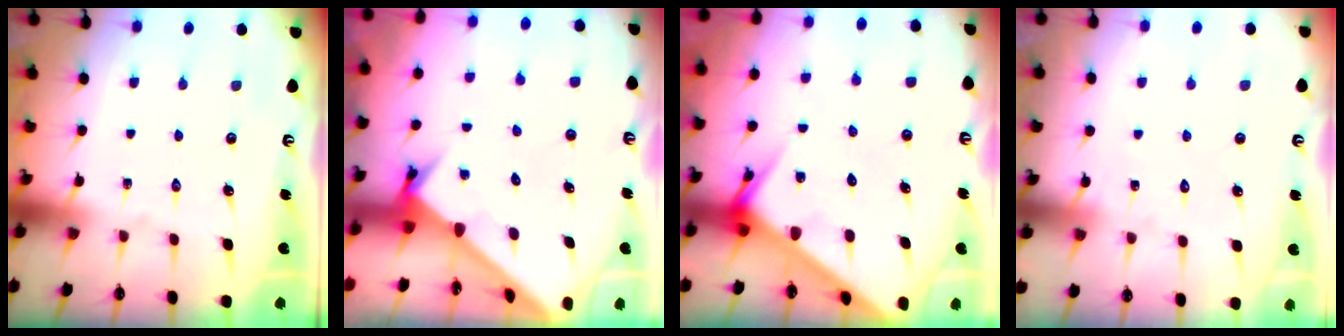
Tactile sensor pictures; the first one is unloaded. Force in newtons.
{"total": 3.4, "press": 3.4, "slide": 0.3}
{"total": 5.8, "press": 5.7, "slide": 0.6}
{"total": 5.1, "press": 5.1, "slide": 0.4}